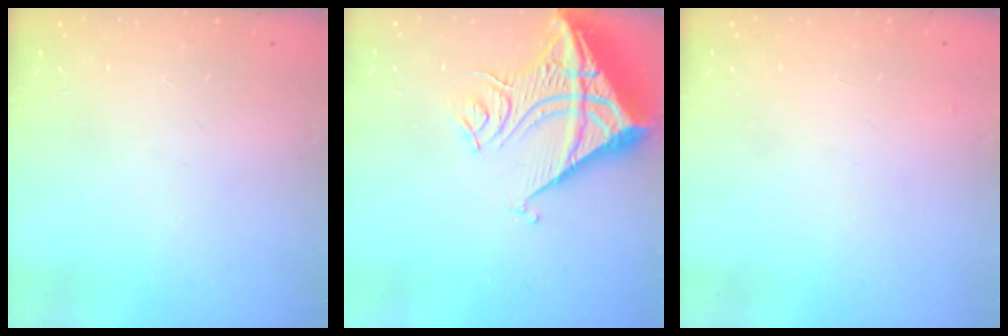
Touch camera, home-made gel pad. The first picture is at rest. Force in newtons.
{"total": 18.3, "press": 18.1, "slide": 2.4}
{"total": 2.9, "press": 2.9, "slide": 0.1}